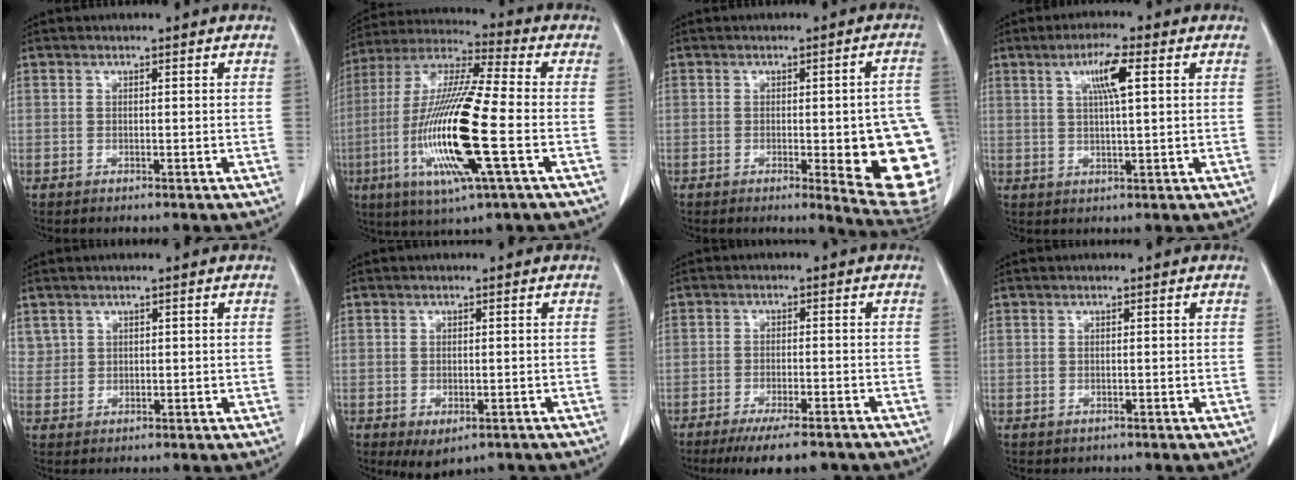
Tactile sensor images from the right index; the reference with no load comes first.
{"total": 19.0, "force": [-4.6, 1.1, 18.4], "torque": [-0.384, -0.019, -0.089]}
{"total": 15.1, "force": [-2.9, 2.7, 14.6], "torque": [-0.114, 0.005, -0.020]}
{"total": 5.6, "force": [2.0, 0.3, 5.2], "torque": [-0.094, 0.003, 0.035]}
{"total": 2.2, "force": [1.3, 1.7, 0.1], "torque": [0.011, 0.003, 0.023]}
{"total": 4.0, "force": [-2.3, 2.1, 2.5], "torque": [-0.038, -0.008, -0.024]}
{"total": 9.7, "force": [-7.8, 1.6, 5.5], "torque": [-0.075, -0.015, -0.115]}
{"total": 0.6, "force": [-0.2, 0.6, 0.0], "torque": [0.003, 0.006, -0.004]}